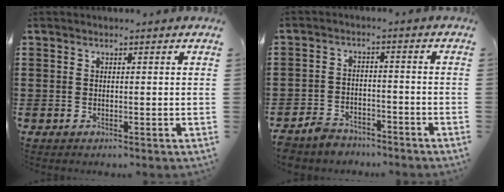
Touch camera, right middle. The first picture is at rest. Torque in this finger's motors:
{"motor_torque": [0.41, 0.36, 0.05, 0.07]}